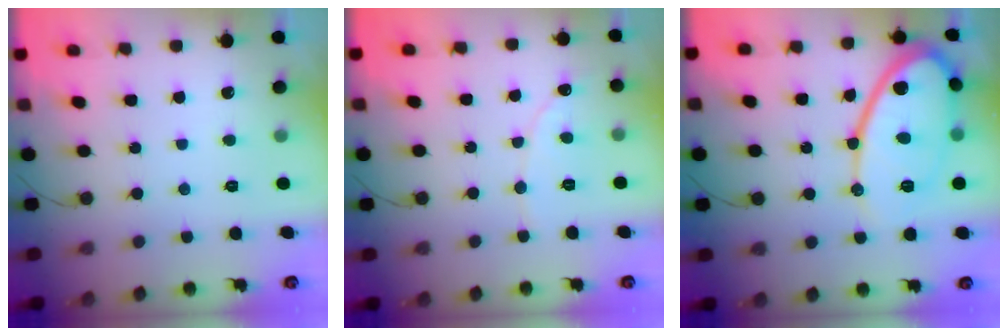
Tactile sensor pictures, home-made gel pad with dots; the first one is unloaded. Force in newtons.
{"total": 2.3, "press": 2.3, "slide": 0.2}
{"total": 17.5, "press": 17.4, "slide": 1.2}